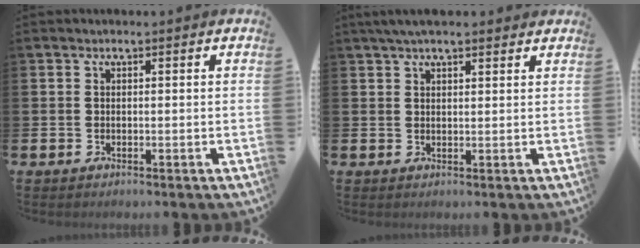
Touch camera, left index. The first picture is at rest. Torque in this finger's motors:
{"motor_torque": [0.34, -0.43, 0.68, 0.21]}